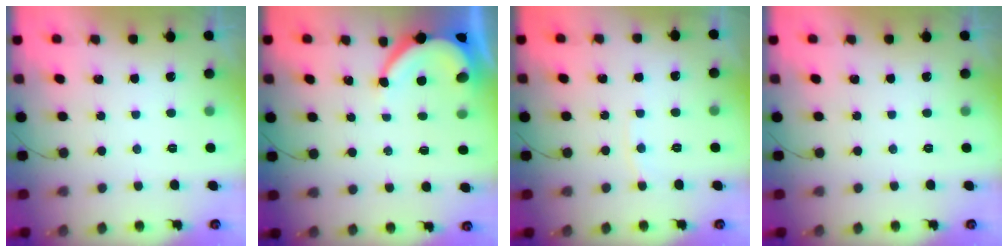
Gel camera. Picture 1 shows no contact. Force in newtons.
{"total": 6.5, "press": 6.4, "slide": 0.9}
{"total": 2.8, "press": 2.7, "slide": 0.4}
{"total": 0.0}